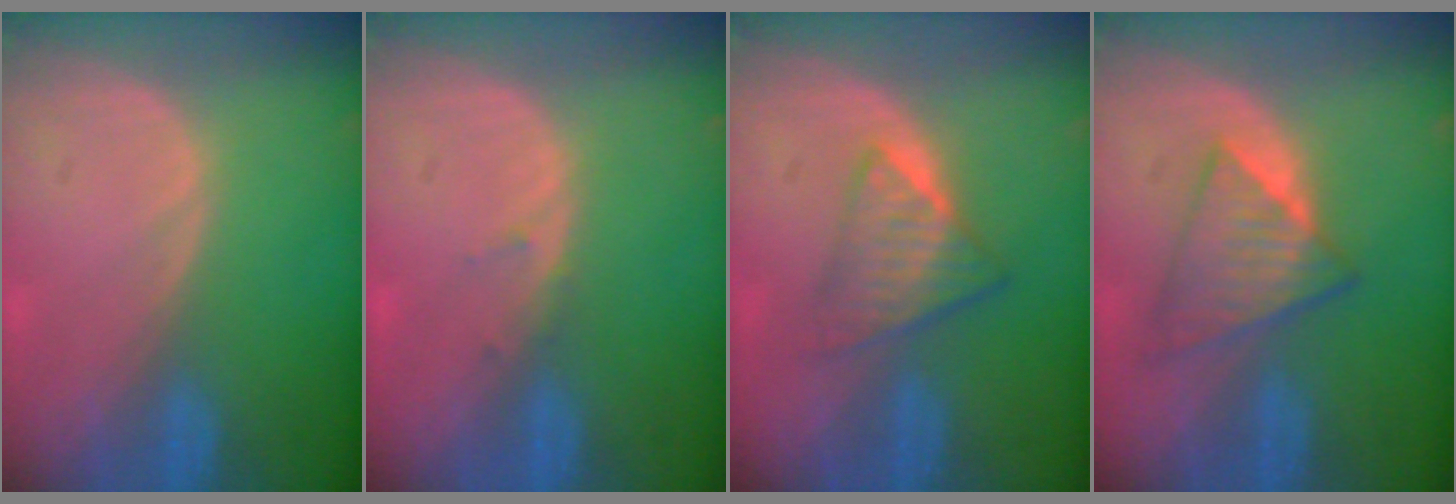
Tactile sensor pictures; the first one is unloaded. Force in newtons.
{"total": 0.9, "press": 0.6, "slide": 0.6}
{"total": 5.9, "press": 5.1, "slide": 3.0}
{"total": 6.0, "press": 5.9, "slide": 0.7}